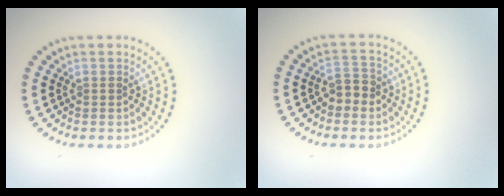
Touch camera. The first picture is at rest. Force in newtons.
{"total": 2.1, "press": 2.0, "slide": 0.5}